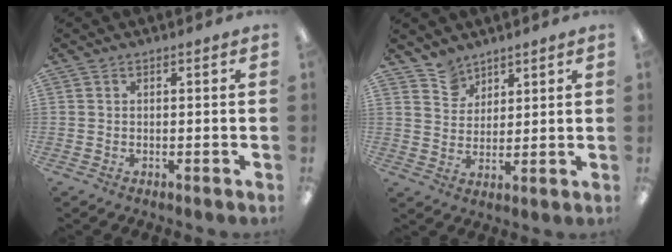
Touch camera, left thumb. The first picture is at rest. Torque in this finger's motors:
{"motor_torque": [0.14, 0.18, -0.38, 0.25, 0.02]}